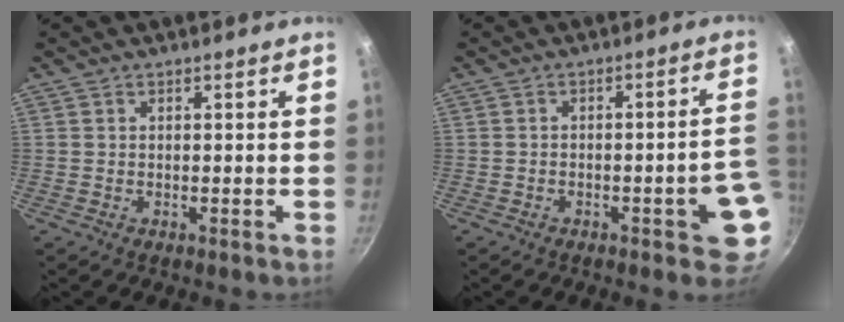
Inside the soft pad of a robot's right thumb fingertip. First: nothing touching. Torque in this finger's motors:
{"motor_torque": [1.36, 0.98, 1.04, -0.37, 0.01]}